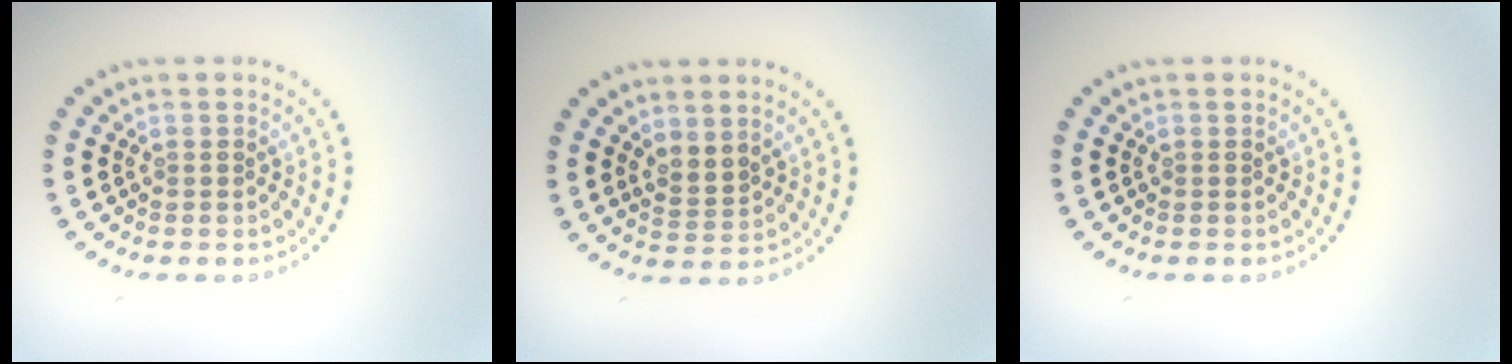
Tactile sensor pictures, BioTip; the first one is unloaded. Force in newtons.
{"total": 1.7, "press": 1.4, "slide": 1.1}
{"total": 0.0}